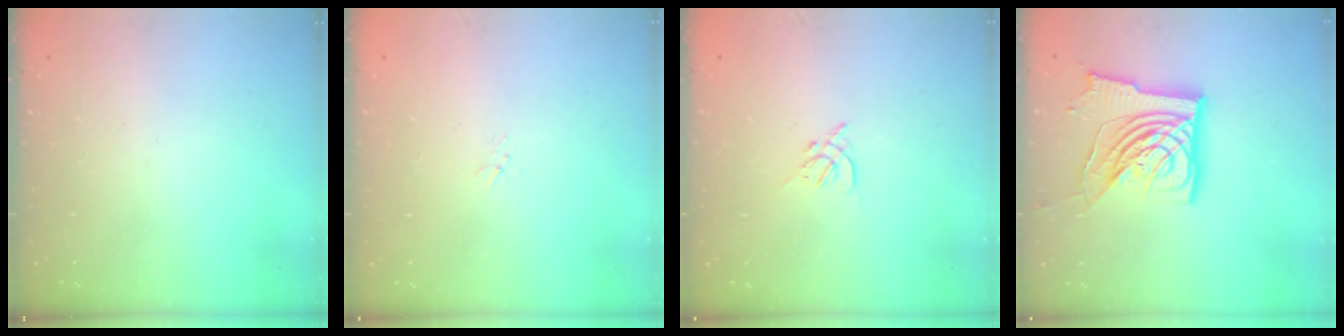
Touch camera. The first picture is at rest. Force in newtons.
{"total": 1.5, "press": 1.5, "slide": 0.2}
{"total": 2.7, "press": 2.6, "slide": 0.7}
{"total": 16.1, "press": 16.0, "slide": 1.8}